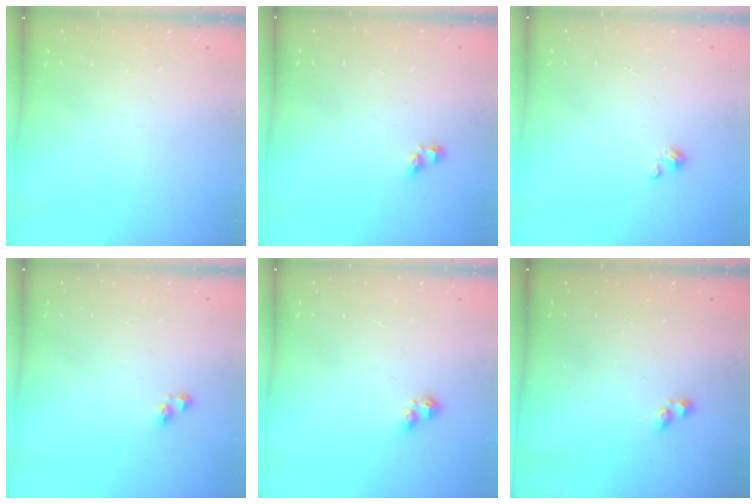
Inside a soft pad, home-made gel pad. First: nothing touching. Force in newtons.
{"total": 2.5, "press": 2.5, "slide": 0.1}
{"total": 1.4, "press": 1.4, "slide": 0.3}
{"total": 3.8, "press": 3.7, "slide": 0.5}
{"total": 3.3, "press": 3.3, "slide": 0.4}
{"total": 0.9, "press": 0.4, "slide": 0.8}